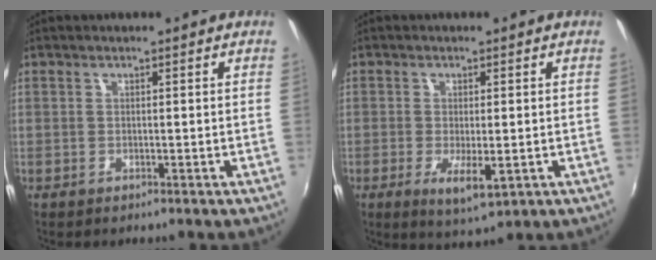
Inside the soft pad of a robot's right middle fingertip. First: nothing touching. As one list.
[{"total": 5.6, "force": [-1.7, 1.7, 5.0], "torque": [-0.098, -0.018, -0.024]}]